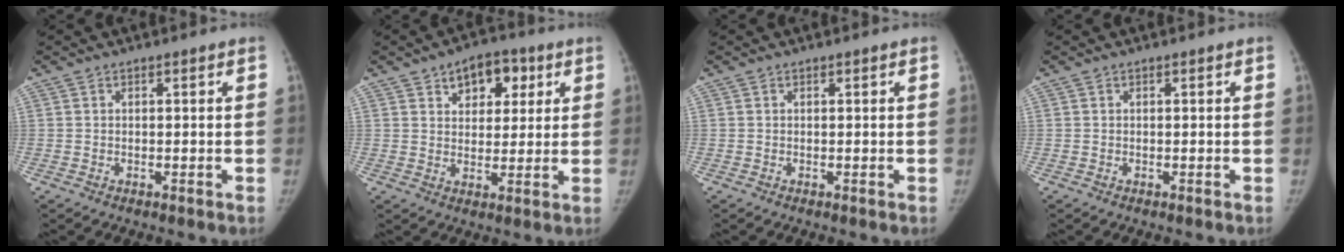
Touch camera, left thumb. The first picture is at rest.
{"total": 8.9, "force": [4.2, 5.7, 5.3], "torque": [-0.032, -0.011, 0.057]}
{"total": 0.0}
{"total": 0.0}